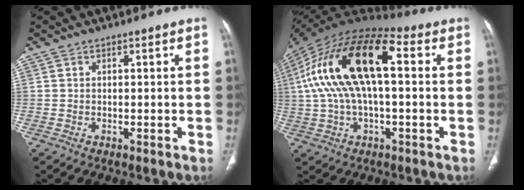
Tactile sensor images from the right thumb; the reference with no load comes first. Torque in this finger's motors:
{"motor_torque": [1.57, 1.68, 2.40, -0.37, 0.47]}